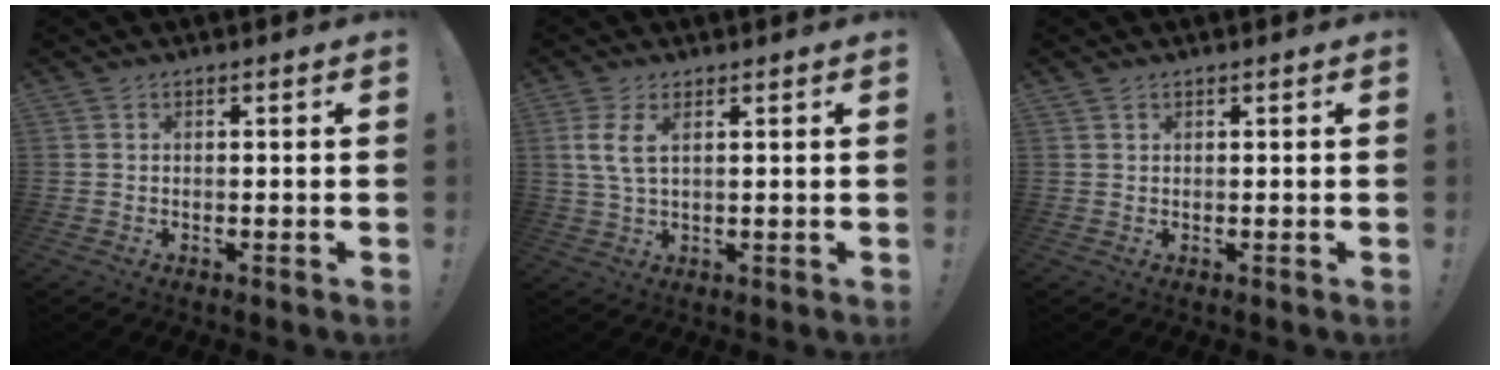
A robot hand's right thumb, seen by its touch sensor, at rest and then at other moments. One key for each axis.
{"total": 5.4, "fx": 2.2, "fy": 1.7, "fz": 4.6, "tx": -0.089, "ty": -0.005, "tz": 0.038}
{"total": 0.6, "fx": 0.5, "fy": 0.4, "fz": 0.0, "tx": 0.001, "ty": -0.002, "tz": 0.009}